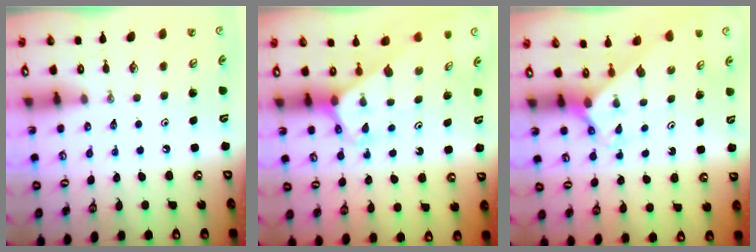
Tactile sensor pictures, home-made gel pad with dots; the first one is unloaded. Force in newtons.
{"total": 3.1, "press": 3.1, "slide": 0.2}
{"total": 1.9, "press": 1.9, "slide": 0.1}